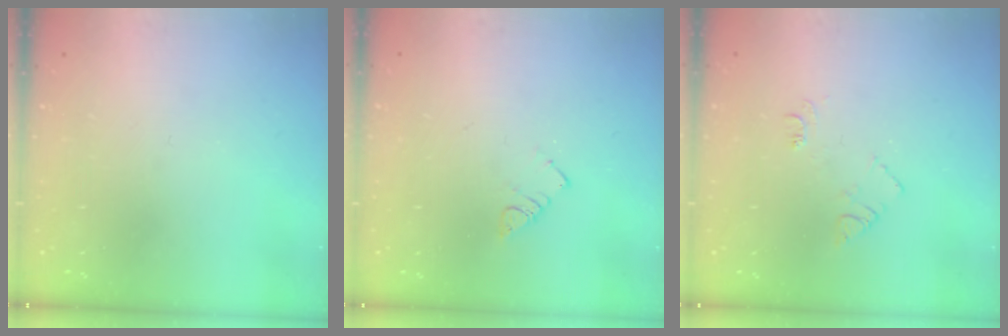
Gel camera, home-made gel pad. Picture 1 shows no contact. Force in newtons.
{"total": 2.8, "press": 2.8, "slide": 0.3}
{"total": 5.9, "press": 5.8, "slide": 0.8}